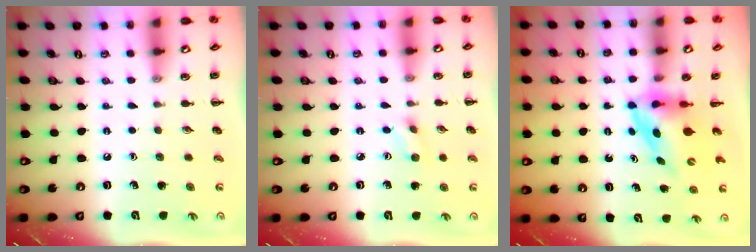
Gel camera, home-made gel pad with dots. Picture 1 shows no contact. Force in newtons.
{"total": 3.1, "press": 2.9, "slide": 1.1}
{"total": 3.9, "press": 3.9, "slide": 0.8}